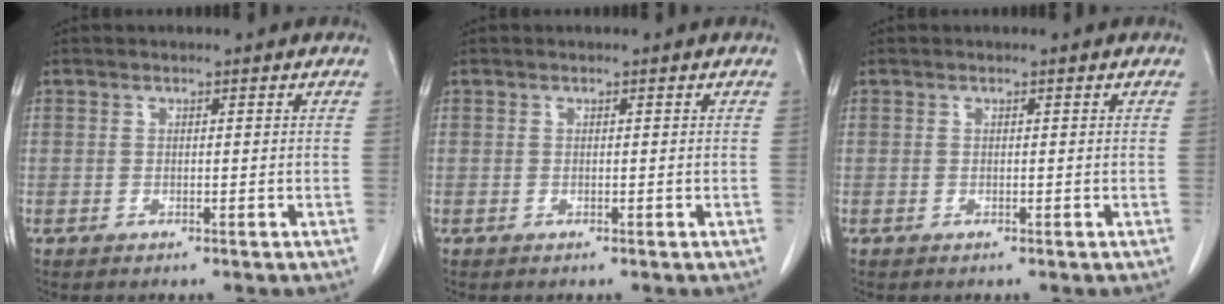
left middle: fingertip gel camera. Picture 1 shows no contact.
{"total": 0.0}
{"total": 0.0}